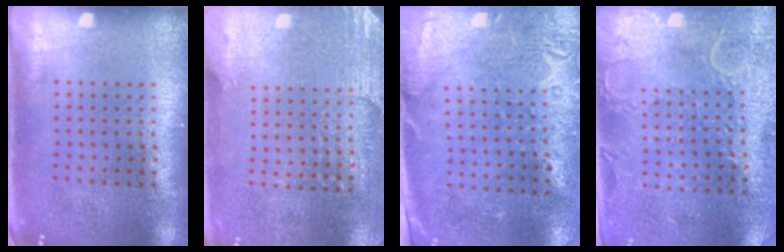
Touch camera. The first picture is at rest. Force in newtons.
{"total": 2.8, "press": 2.6, "slide": 1.0}
{"total": 2.7, "press": 2.2, "slide": 1.5}
{"total": 2.7, "press": 2.5, "slide": 0.9}